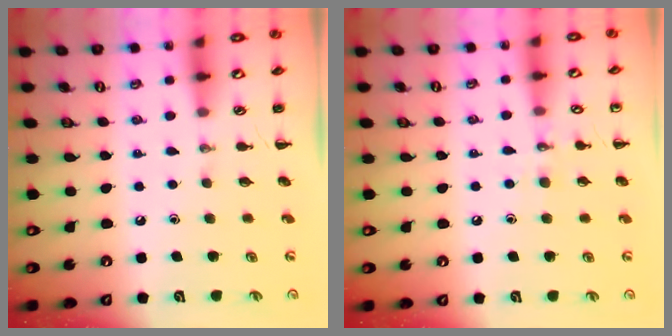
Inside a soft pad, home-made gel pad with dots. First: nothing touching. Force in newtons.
{"total": 6.3, "press": 6.0, "slide": 1.6}